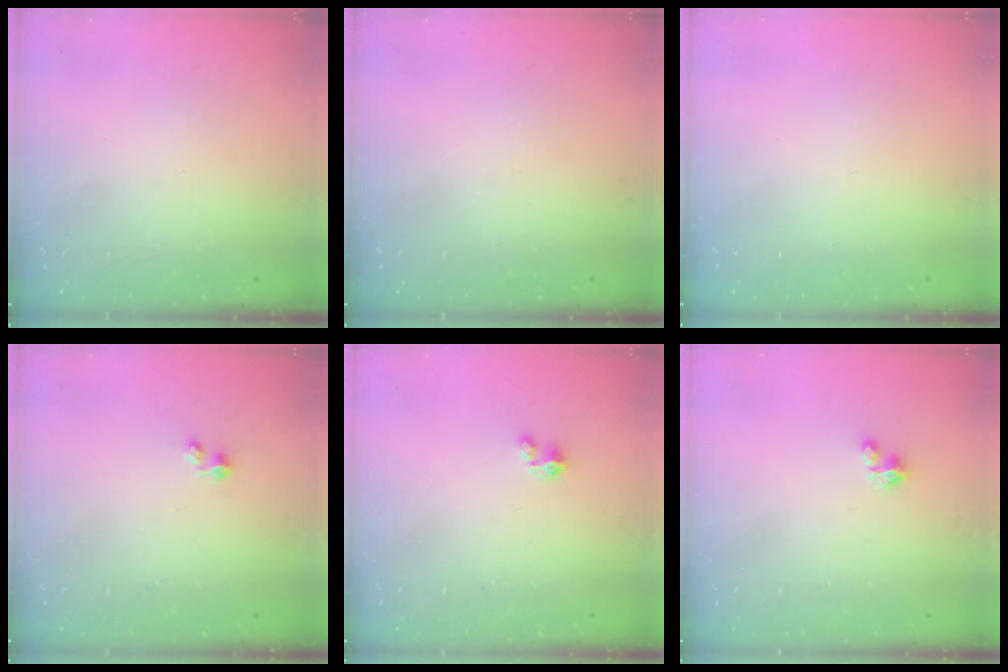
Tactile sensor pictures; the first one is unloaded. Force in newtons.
{"total": 0.0}
{"total": 0.0}
{"total": 0.0}
{"total": 2.1, "press": 2.1, "slide": 0.2}
{"total": 0.9, "press": 0.9, "slide": 0.2}